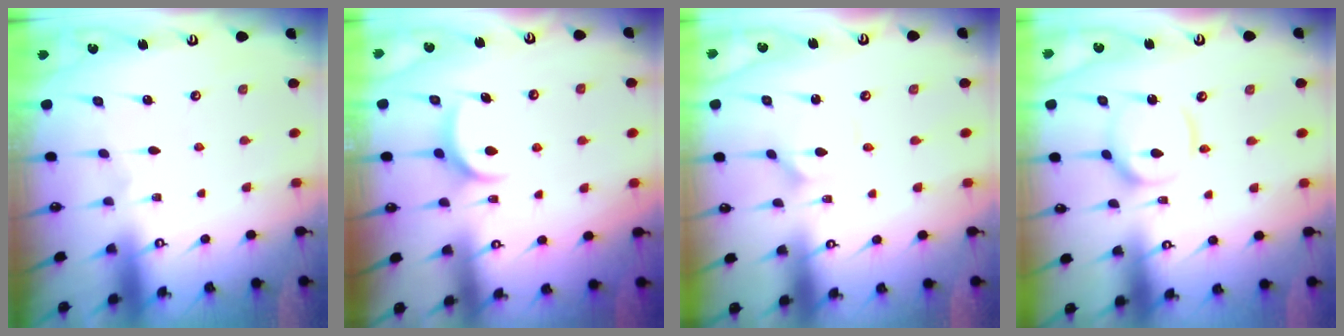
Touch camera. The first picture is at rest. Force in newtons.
{"total": 6.6, "press": 6.6, "slide": 0.3}
{"total": 0.9, "press": 0.9, "slide": 0.0}
{"total": 10.1, "press": 10.0, "slide": 1.2}